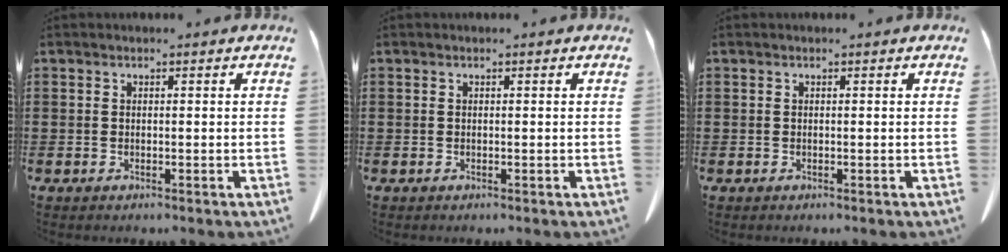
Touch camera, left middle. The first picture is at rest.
{"total": 0.0}
{"total": 0.0}